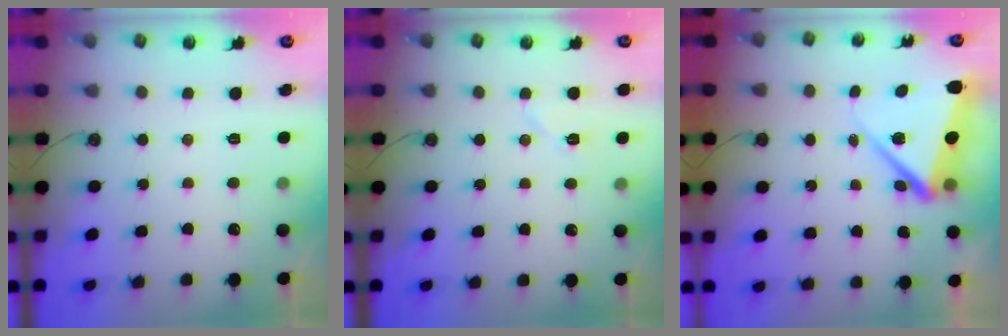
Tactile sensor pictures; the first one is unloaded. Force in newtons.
{"total": 7.4, "press": 6.0, "slide": 4.2}
{"total": 9.5, "press": 9.3, "slide": 1.6}